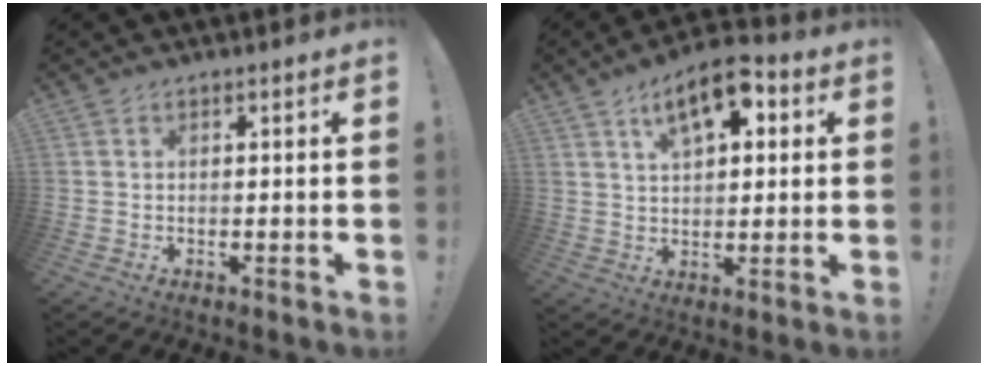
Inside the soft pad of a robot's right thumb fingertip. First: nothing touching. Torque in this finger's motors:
{"motor_torque": [0.84, 0.89, 0.17, 0.21, 0.13]}